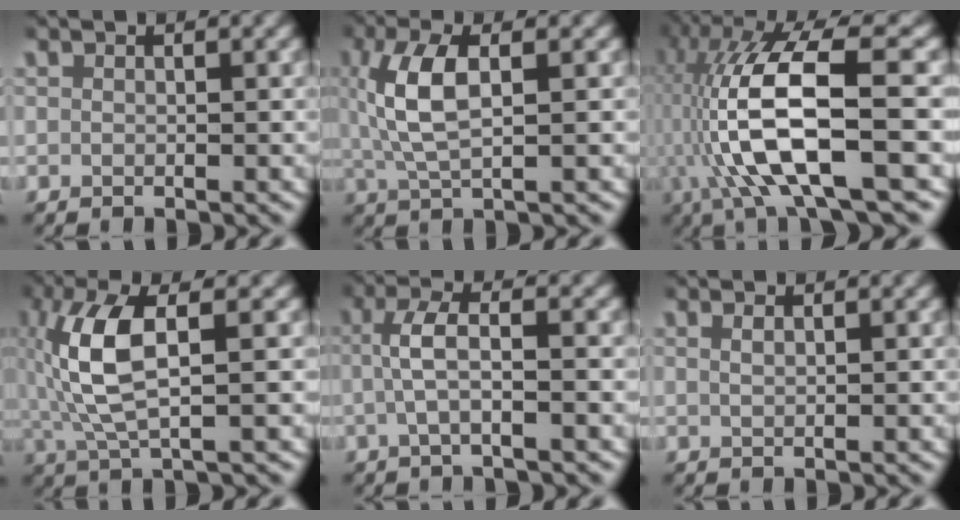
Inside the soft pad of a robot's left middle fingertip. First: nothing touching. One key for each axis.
{"total": 5.4, "fx": 0.9, "fy": 2.0, "fz": 4.9, "tx": -0.105, "ty": 0.005, "tz": 0.019}
{"total": 11.2, "fx": 0.3, "fy": 4.4, "fz": 10.3, "tx": -0.200, "ty": -0.004, "tz": 0.011}
{"total": 6.7, "fx": 0.8, "fy": 2.2, "fz": 6.2, "tx": -0.133, "ty": 0.010, "tz": 0.015}
{"total": 3.0, "fx": -0.5, "fy": 0.6, "fz": 2.9, "tx": -0.060, "ty": 0.008, "tz": -0.015}
{"total": 0.6, "fx": 0.3, "fy": 0.1, "fz": 0.5, "tx": -0.010, "ty": 0.000, "tz": 0.007}